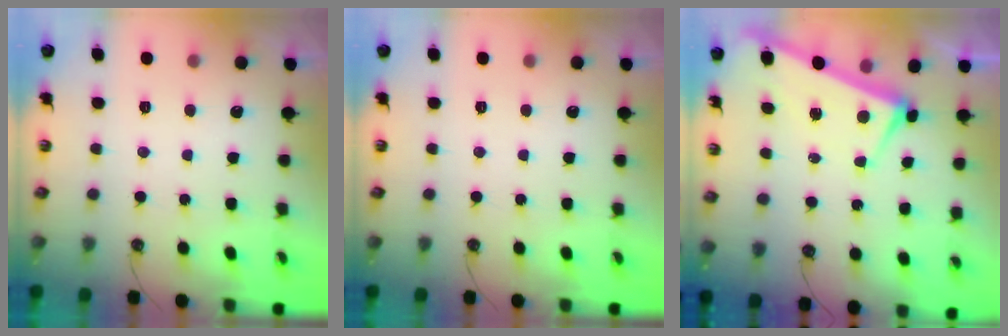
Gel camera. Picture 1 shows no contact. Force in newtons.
{"total": 0.0}
{"total": 3.9, "press": 3.9, "slide": 0.6}